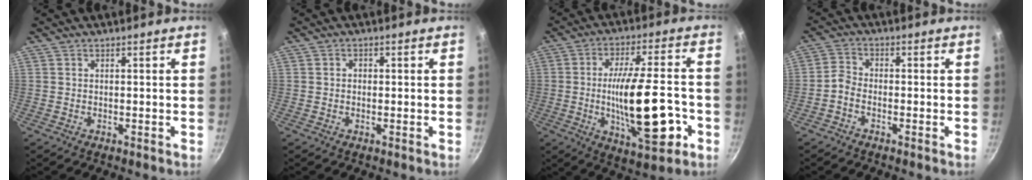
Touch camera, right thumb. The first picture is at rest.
{"total": 1.0, "force": [-0.1, 0.9, 0.5], "torque": [-0.007, 0.006, -0.002]}
{"total": 19.6, "force": [-4.6, 6.8, 17.8], "torque": [-0.273, 0.018, -0.066]}
{"total": 2.9, "force": [-1.8, 1.8, 1.5], "torque": [-0.041, 0.020, -0.047]}